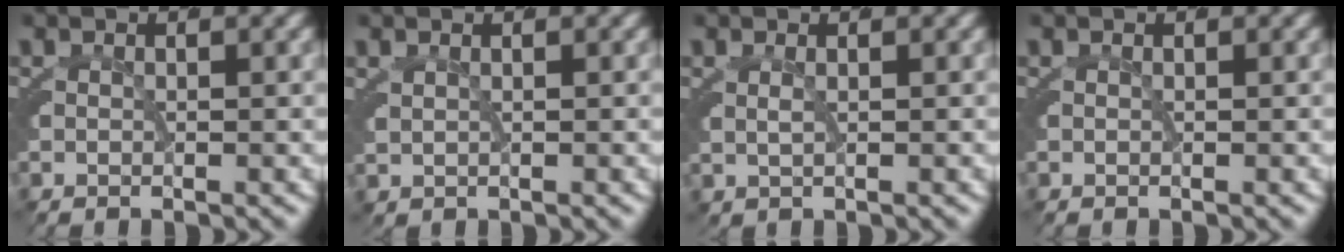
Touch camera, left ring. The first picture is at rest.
{"total": 0.8, "force": [0.8, -0.1, 0.2], "torque": [-0.001, -0.001, 0.022]}
{"total": 0.6, "force": [0.5, 0.0, 0.4], "torque": [-0.011, -0.005, 0.015]}
{"total": 0.0}